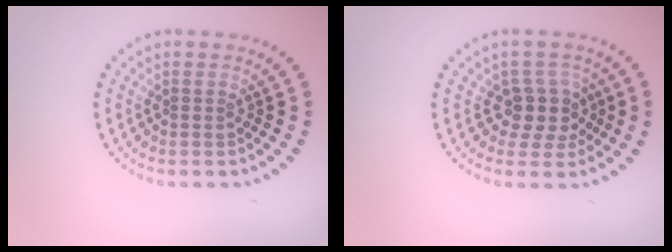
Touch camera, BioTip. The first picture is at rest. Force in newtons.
{"total": 2.9, "press": 2.4, "slide": 1.6}